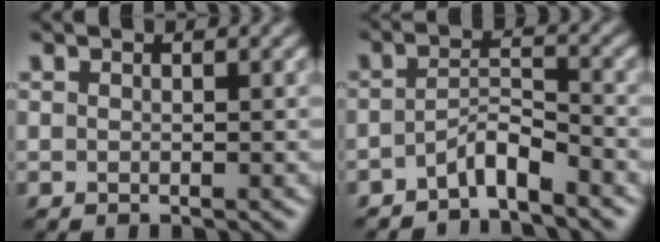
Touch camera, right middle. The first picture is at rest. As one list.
[{"total": 2.8, "force": [-2.2, 0.5, 1.7], "torque": [-0.029, 0.010, -0.046]}]